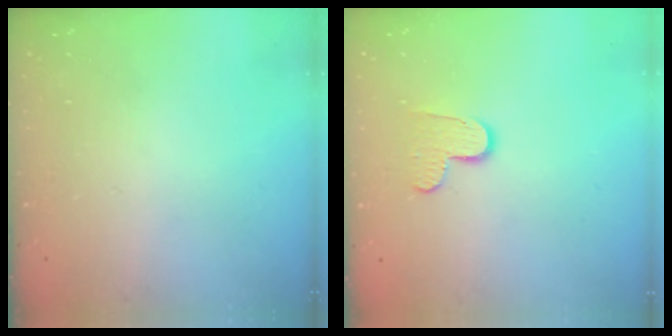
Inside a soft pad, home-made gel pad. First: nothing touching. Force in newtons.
{"total": 8.3, "press": 8.3, "slide": 0.6}